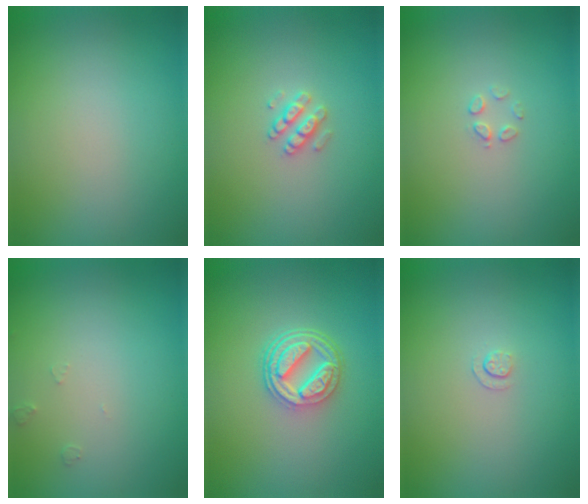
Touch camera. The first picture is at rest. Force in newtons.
{"total": 1.9, "press": 1.9, "slide": 0.3}
{"total": 1.0, "press": 1.0, "slide": 0.1}
{"total": 0.6, "press": 0.6, "slide": 0.1}
{"total": 4.8, "press": 3.6, "slide": 3.2}
{"total": 0.6, "press": 0.3, "slide": 0.6}